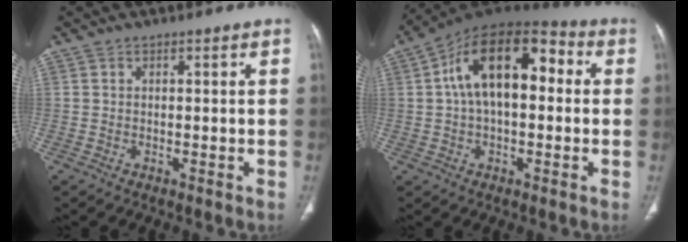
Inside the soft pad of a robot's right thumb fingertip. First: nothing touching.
{"total": 17.4, "force": [2.7, 9.5, 14.4], "torque": [-0.216, 0.043, 0.033]}